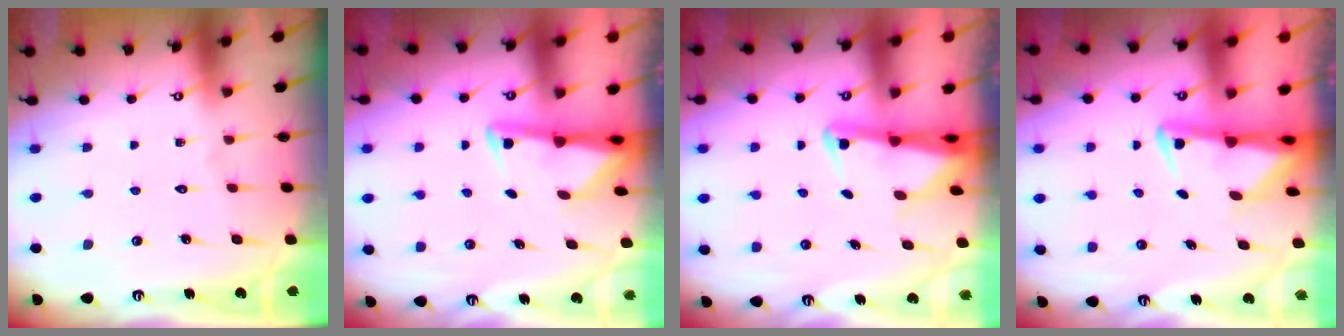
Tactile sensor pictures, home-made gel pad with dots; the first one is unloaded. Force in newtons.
{"total": 3.0, "press": 2.9, "slide": 0.6}
{"total": 2.7, "press": 2.7, "slide": 0.4}
{"total": 3.3, "press": 3.2, "slide": 0.7}